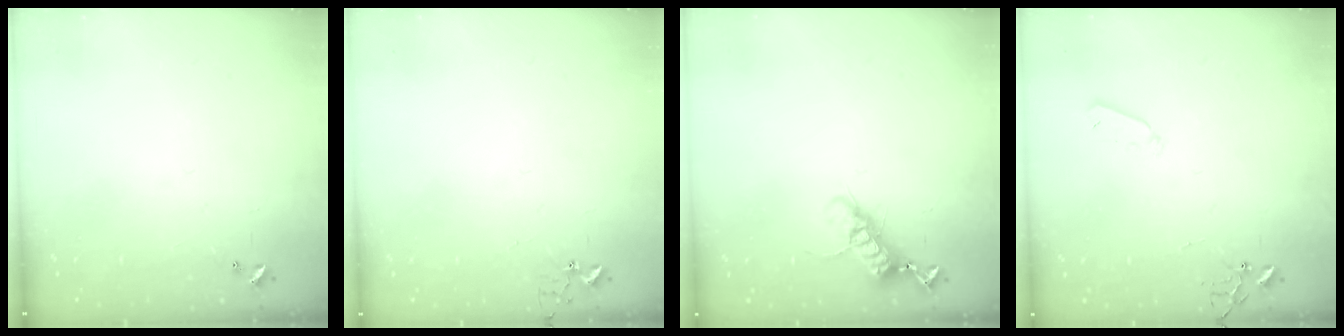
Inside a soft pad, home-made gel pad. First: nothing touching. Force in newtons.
{"total": 2.7, "press": 2.7, "slide": 0.2}
{"total": 12.0, "press": 12.0, "slide": 1.3}
{"total": 4.0, "press": 3.9, "slide": 0.8}